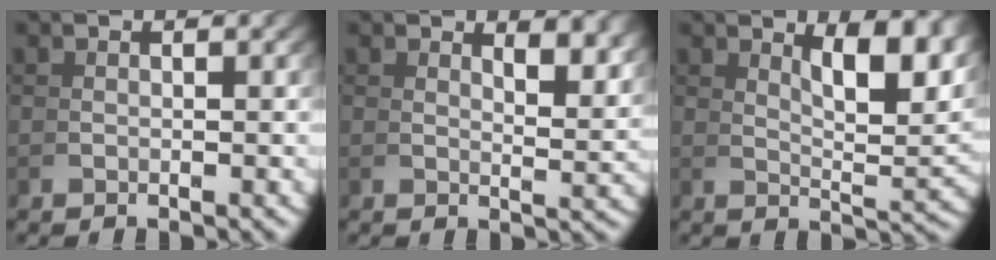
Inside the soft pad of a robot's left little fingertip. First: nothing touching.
{"total": 2.7, "force": [2.1, 0.0, 1.8], "torque": [-0.021, -0.014, 0.040]}
{"total": 5.8, "force": [3.2, 0.7, 4.8], "torque": [-0.062, -0.014, 0.059]}